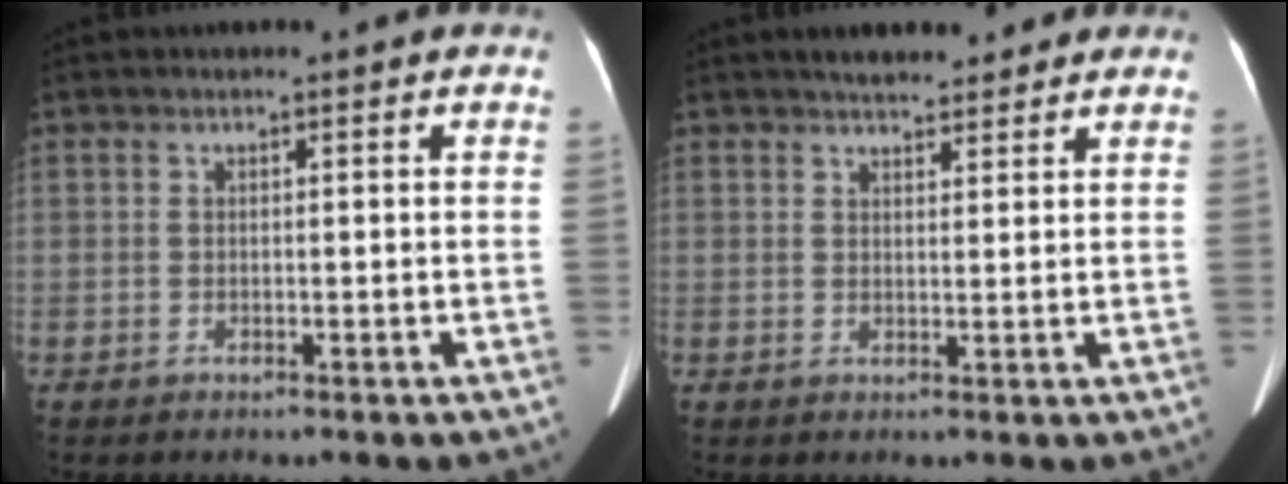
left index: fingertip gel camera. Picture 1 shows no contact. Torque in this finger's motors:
{"motor_torque": [0.30, -0.19, 0.09, 0.01]}